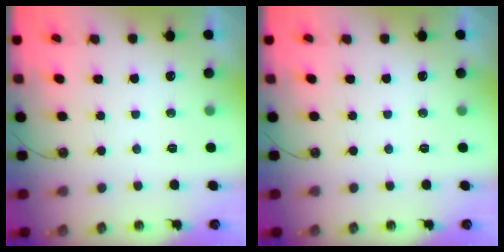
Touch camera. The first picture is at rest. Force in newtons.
{"total": 0.0}